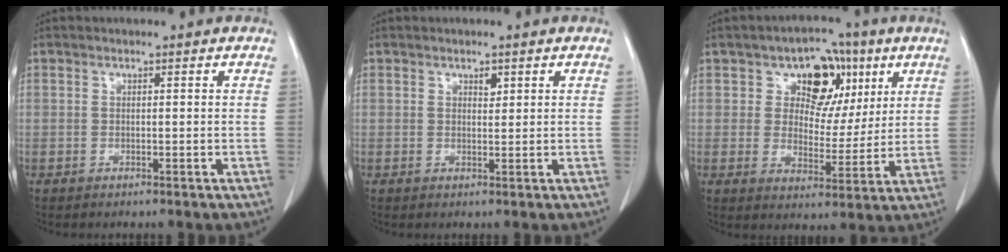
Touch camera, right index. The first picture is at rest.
{"total": 1.2, "force": [0.7, 0.6, 0.7], "torque": [-0.008, -0.003, 0.010]}
{"total": 9.5, "force": [4.2, 6.7, 5.3], "torque": [-0.060, 0.020, 0.066]}